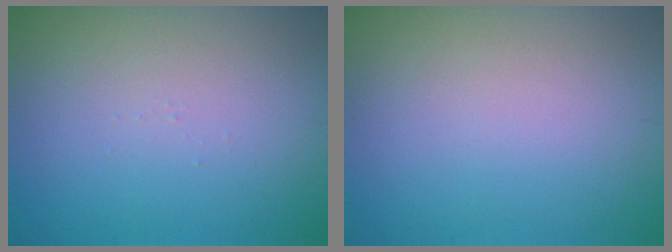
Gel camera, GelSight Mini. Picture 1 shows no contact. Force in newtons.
{"total": 0.0}